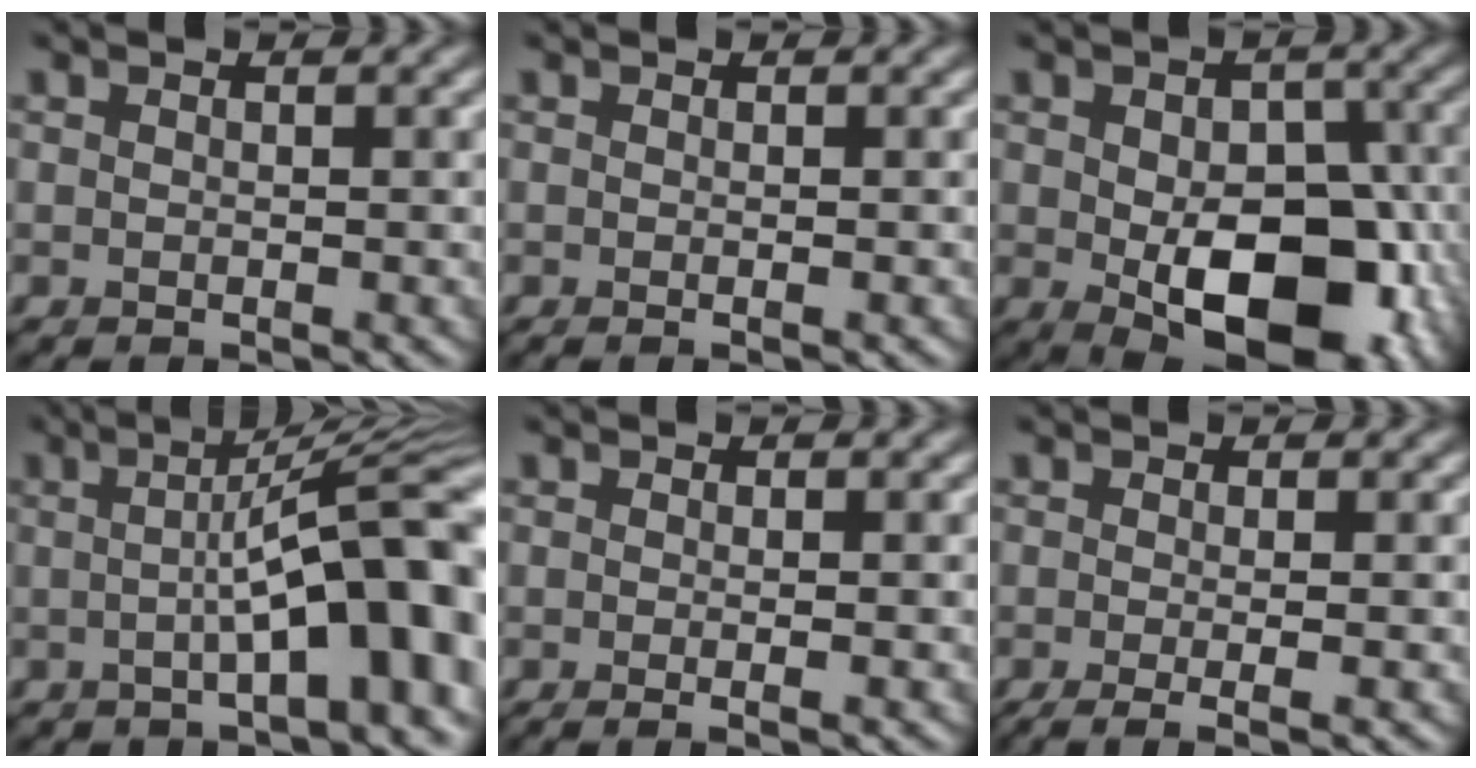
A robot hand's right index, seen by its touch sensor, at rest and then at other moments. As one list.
[{"total": 0.8, "force": [-0.1, 0.2, 0.8], "torque": [-0.009, -0.004, -0.004]}, {"total": 12.0, "force": [-2.8, 6.8, 9.4], "torque": [-0.125, -0.022, -0.034]}, {"total": 12.5, "force": [-1.1, 2.8, 12.2], "torque": [-0.136, 0.025, -0.017]}, {"total": 2.0, "force": [-0.3, 0.7, 1.9], "torque": [-0.019, -0.004, -0.011]}, {"total": 3.9, "force": [-0.7, 1.4, 3.5], "torque": [-0.040, -0.004, -0.014]}]